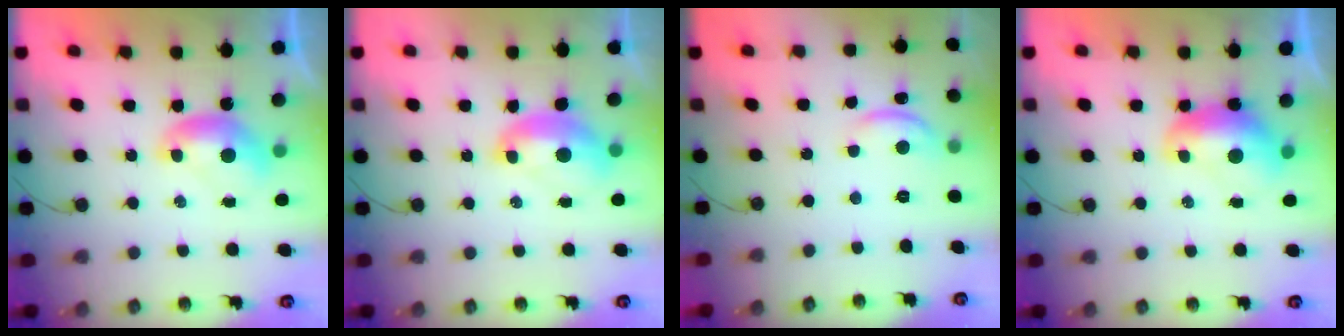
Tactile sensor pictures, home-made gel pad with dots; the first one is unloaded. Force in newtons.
{"total": 2.1, "press": 2.0, "slide": 0.6}
{"total": 2.7, "press": 2.7, "slide": 0.4}
{"total": 2.0, "press": 1.9, "slide": 0.4}